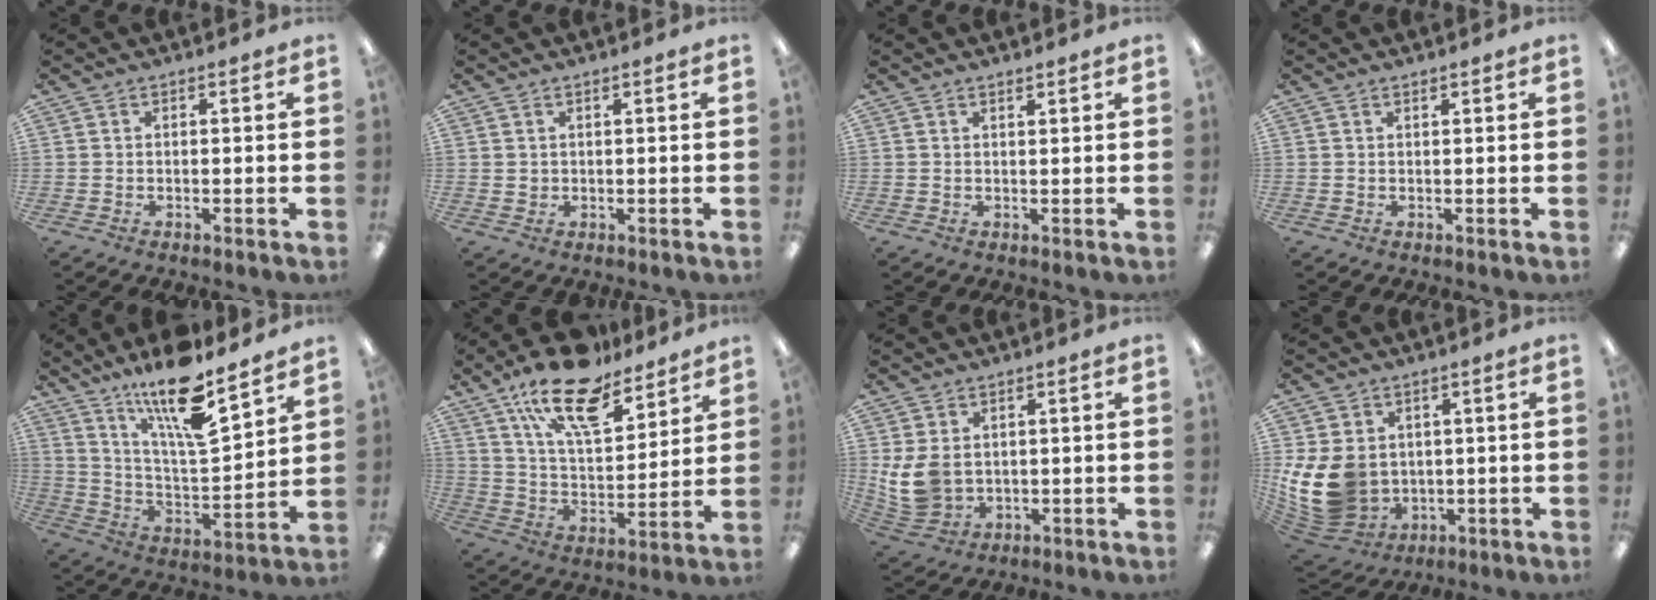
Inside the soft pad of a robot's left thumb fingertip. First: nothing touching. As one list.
[{"total": 1.1, "force": [0.6, 0.9, 0.1], "torque": [-0.004, 0.002, 0.012]}, {"total": 1.0, "force": [1.0, 0.1, 0.2], "torque": [-0.005, -0.001, 0.018]}, {"total": 0.5, "force": [0.5, 0.1, 0.1], "torque": [-0.002, 0.000, 0.010]}, {"total": 17.4, "force": [13.4, 3.8, 10.5], "torque": [-0.198, -0.083, 0.225]}, {"total": 19.4, "force": [13.8, 7.9, 11.2], "torque": [-0.193, -0.073, 0.240]}, {"total": 8.5, "force": [1.5, 6.5, 5.3], "torque": [-0.130, -0.003, 0.028]}, {"total": 13.6, "force": [1.0, 11.2, 7.7], "torque": [-0.184, -0.015, 0.026]}]